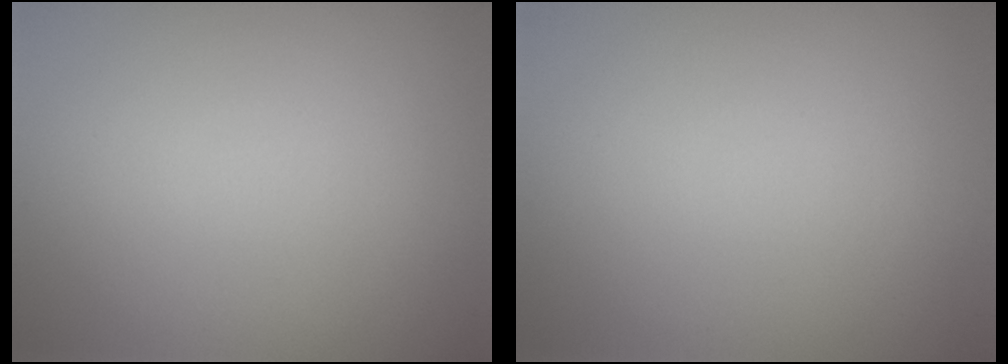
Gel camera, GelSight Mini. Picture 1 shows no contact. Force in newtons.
{"total": 0.0}